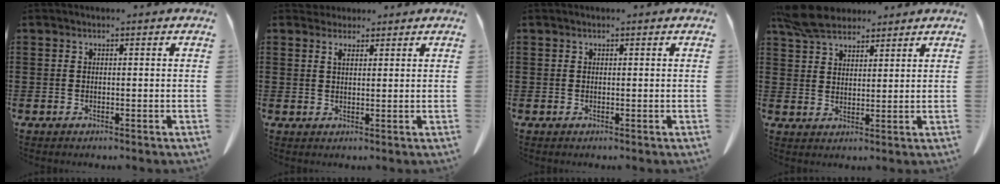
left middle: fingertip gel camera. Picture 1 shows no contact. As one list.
[{"total": 1.5, "force": [1.1, 0.7, 0.8], "torque": [-0.018, 0.003, 0.021]}, {"total": 0.0}, {"total": 7.1, "force": [5.9, 2.7, 2.7], "torque": [-0.073, -0.004, 0.114]}]